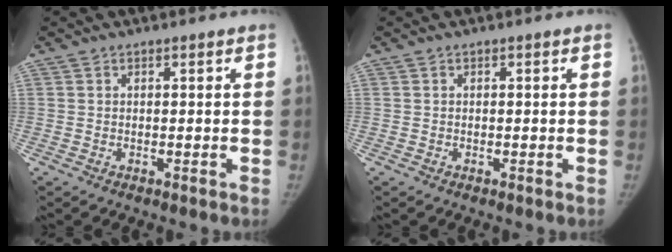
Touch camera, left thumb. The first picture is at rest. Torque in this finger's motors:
{"motor_torque": [0.18, 0.03, 0.10, 0.03, 0.06]}